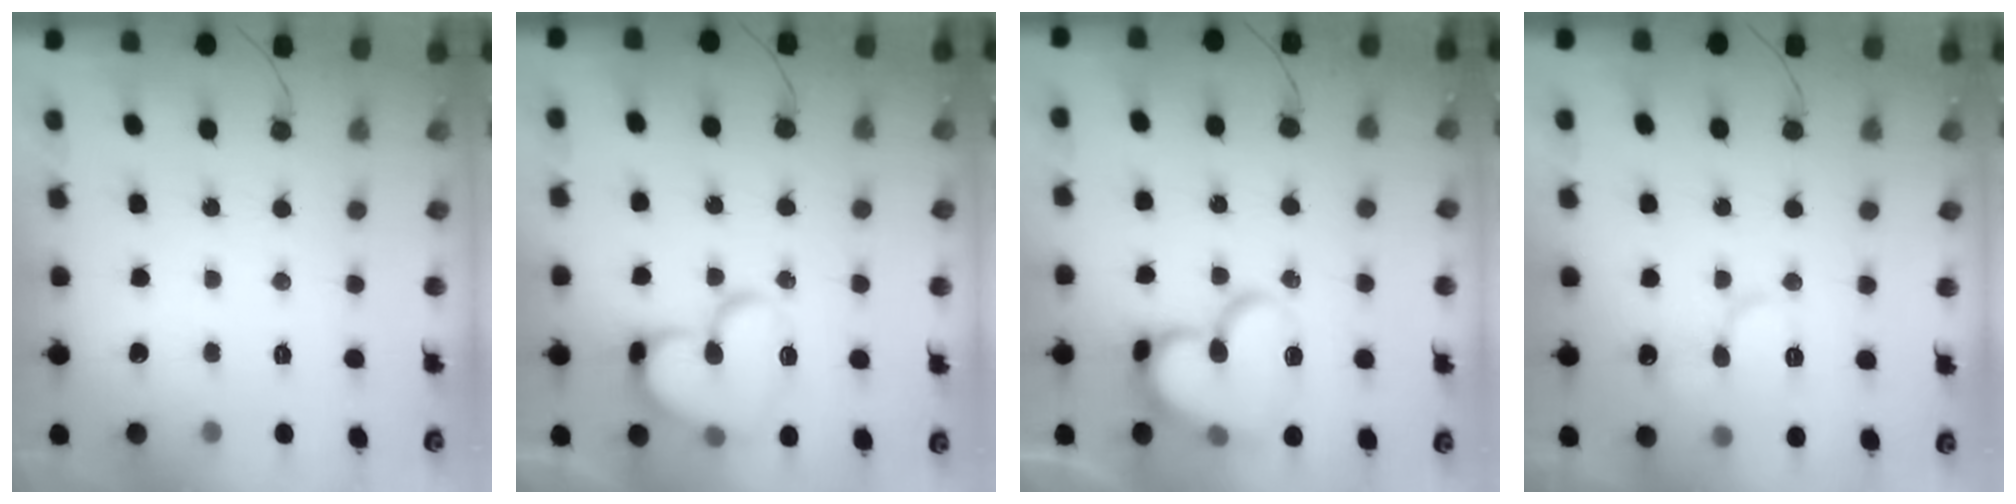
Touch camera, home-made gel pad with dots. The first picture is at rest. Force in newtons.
{"total": 15.2, "press": 15.1, "slide": 1.8}
{"total": 17.9, "press": 17.8, "slide": 1.9}
{"total": 11.0, "press": 10.9, "slide": 1.5}